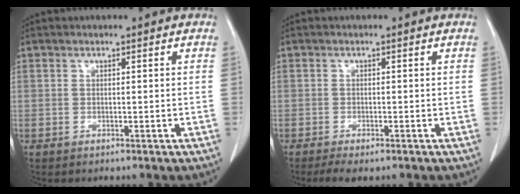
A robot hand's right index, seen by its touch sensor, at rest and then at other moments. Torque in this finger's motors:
{"motor_torque": [0.04, -0.06, 0.13, 0.03]}